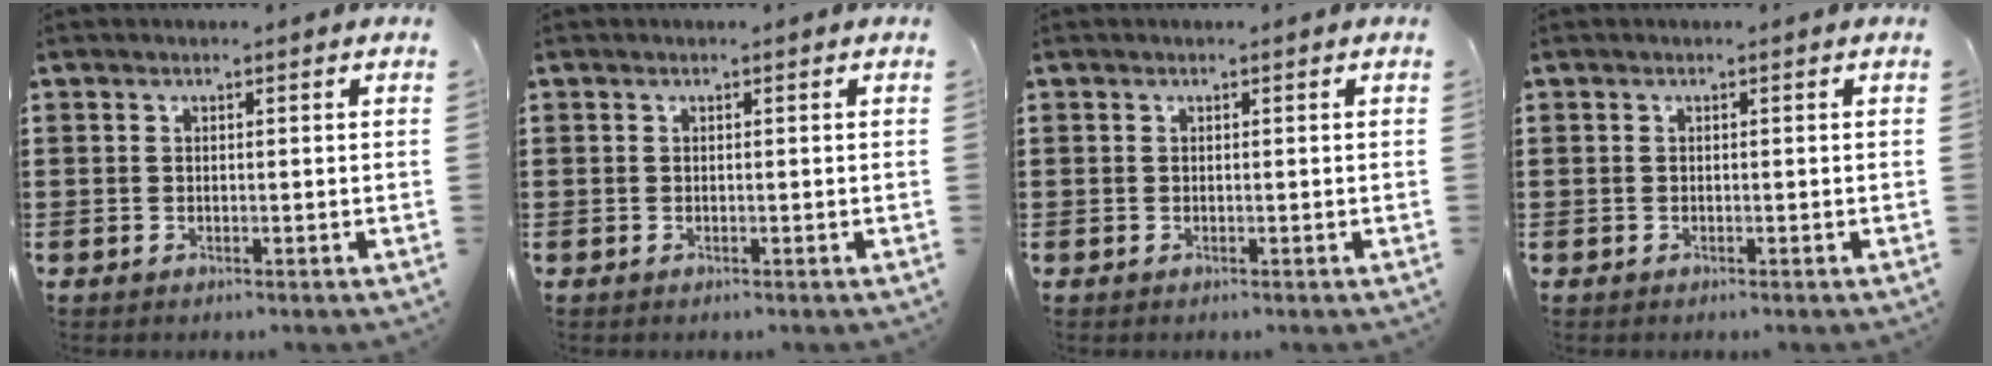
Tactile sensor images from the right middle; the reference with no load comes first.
{"total": 0.0}
{"total": 0.0}
{"total": 0.0}